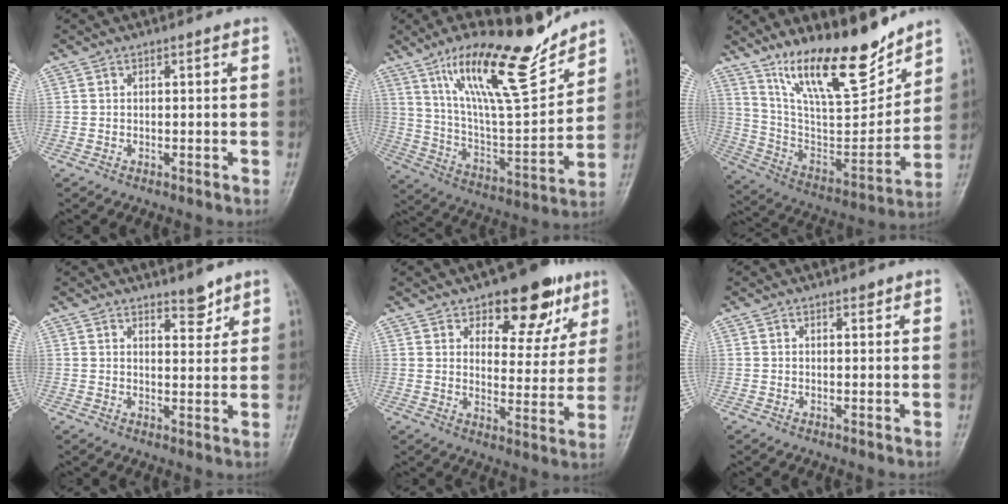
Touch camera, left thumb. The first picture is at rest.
{"total": 20.9, "force": [14.6, 5.0, 14.1], "torque": [-0.197, -0.081, 0.255]}
{"total": 20.3, "force": [15.1, 5.7, 12.2], "torque": [-0.158, -0.094, 0.272]}
{"total": 3.5, "force": [2.9, 1.3, 1.6], "torque": [-0.008, -0.024, 0.044]}
{"total": 14.0, "force": [8.3, 7.2, 8.6], "torque": [-0.059, -0.040, 0.117]}
{"total": 0.8, "force": [0.6, 0.4, 0.3], "torque": [-0.004, -0.005, 0.007]}